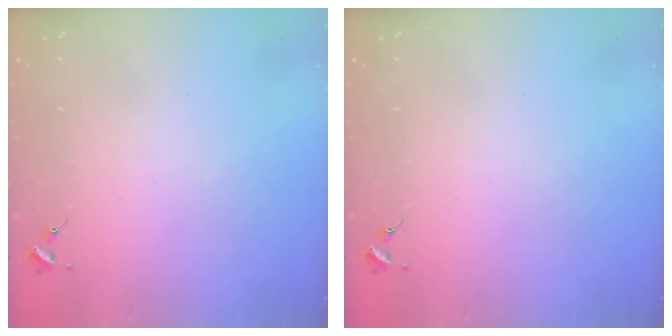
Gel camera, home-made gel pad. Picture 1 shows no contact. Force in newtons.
{"total": 0.0}